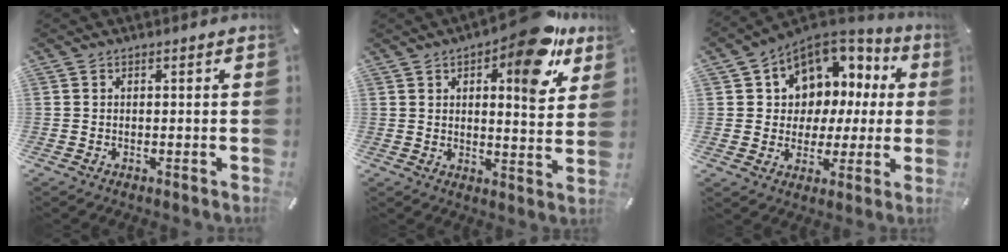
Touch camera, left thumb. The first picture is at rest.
{"total": 14.4, "force": [8.6, 5.2, 10.3], "torque": [-0.129, -0.055, 0.135]}
{"total": 9.8, "force": [4.2, 8.3, 2.8], "torque": [-0.060, -0.040, 0.084]}